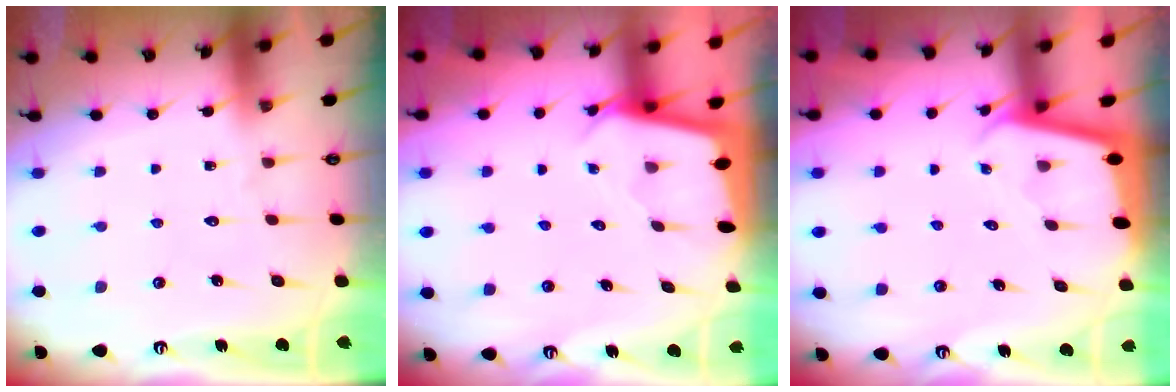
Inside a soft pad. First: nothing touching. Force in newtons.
{"total": 2.4, "press": 2.4, "slide": 0.2}
{"total": 1.8, "press": 1.8, "slide": 0.0}